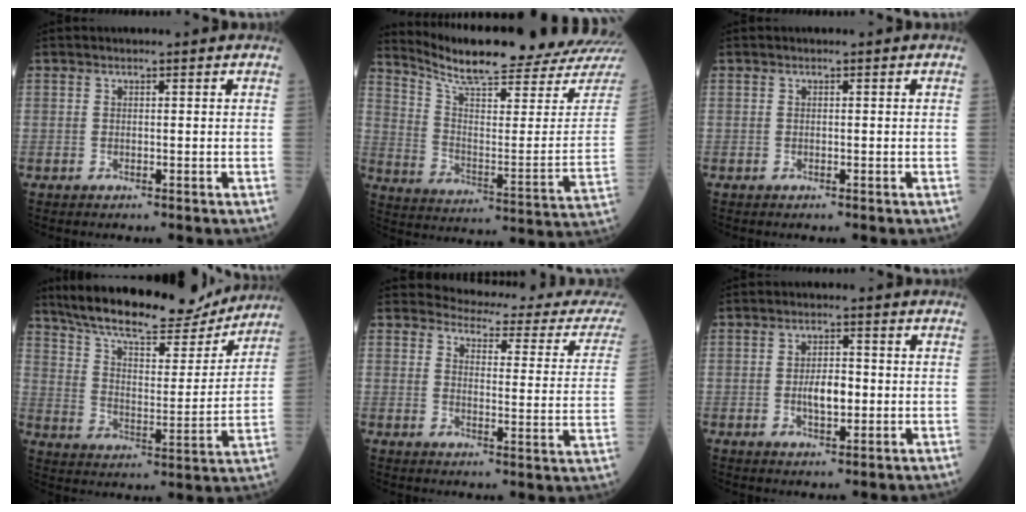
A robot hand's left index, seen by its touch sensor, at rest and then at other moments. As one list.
[{"total": 22.5, "force": [20.7, 0.6, 8.7], "torque": [-0.148, -0.103, 0.279]}, {"total": 0.0}, {"total": 21.0, "force": [18.2, 4.6, 9.2], "torque": [-0.152, 0.001, 0.271]}, {"total": 18.0, "force": [17.4, 2.3, 3.9], "torque": [-0.027, -0.096, 0.169]}, {"total": 4.2, "force": [-0.7, 1.8, 3.8], "torque": [-0.067, -0.002, -0.014]}]